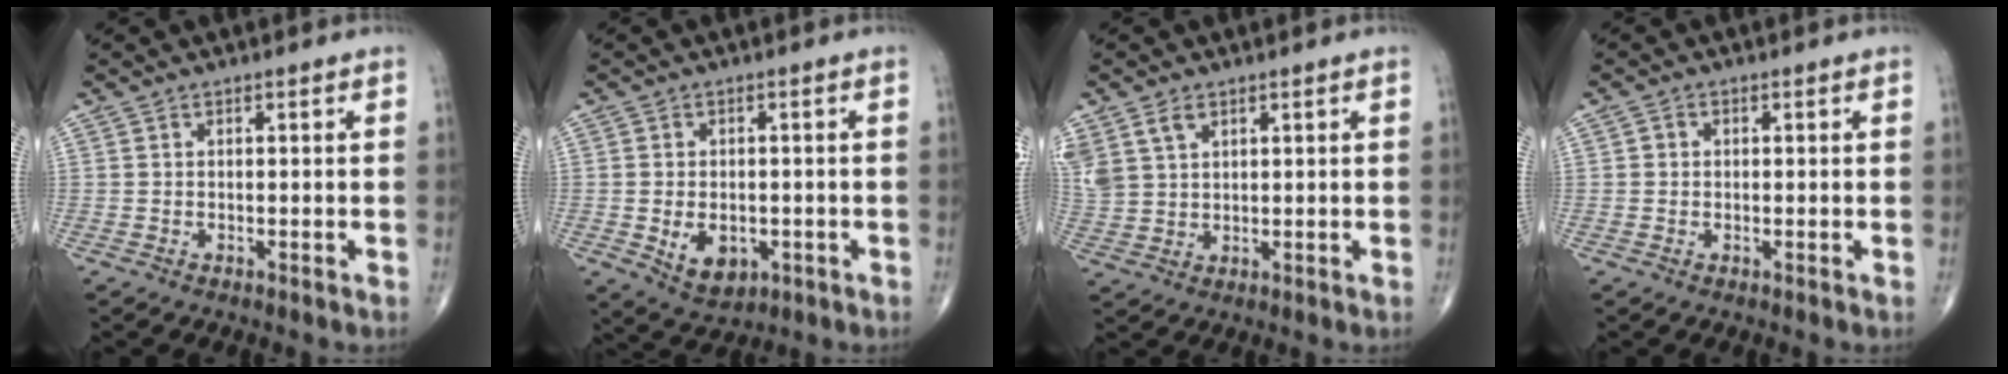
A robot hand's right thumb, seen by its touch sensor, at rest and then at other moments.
{"total": 6.9, "force": [-1.6, 4.7, 4.8], "torque": [-0.056, -0.001, -0.012]}
{"total": 8.4, "force": [4.1, 5.8, 4.5], "torque": [-0.106, 0.000, 0.093]}
{"total": 1.3, "force": [0.1, 1.2, 0.5], "torque": [-0.004, 0.003, 0.000]}